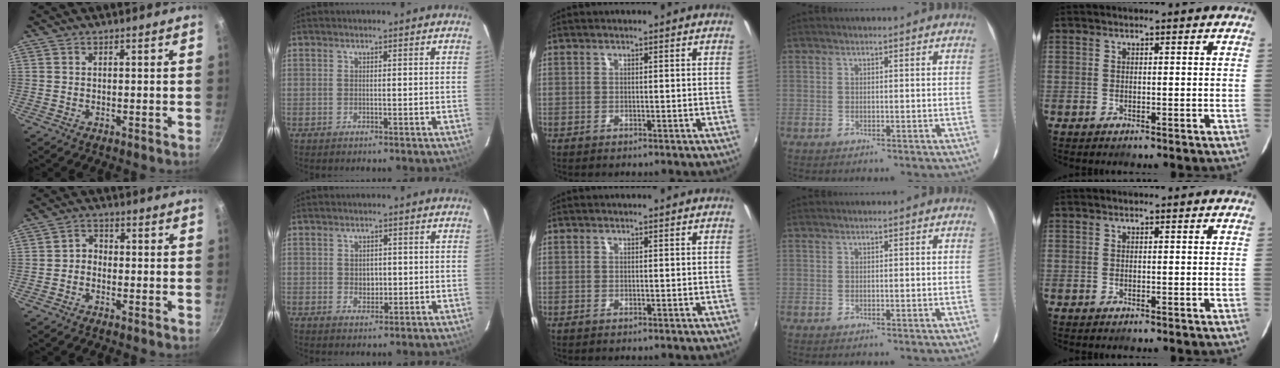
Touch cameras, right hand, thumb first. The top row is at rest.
{"thumb": {"total": 2.6, "force": [-1.0, 2.0, 1.2], "torque": [-0.010, 0.017, -0.026]}, "index": {"total": 2.7, "force": [-0.1, 2.4, 1.4], "torque": [-0.019, 0.001, 0.002]}}